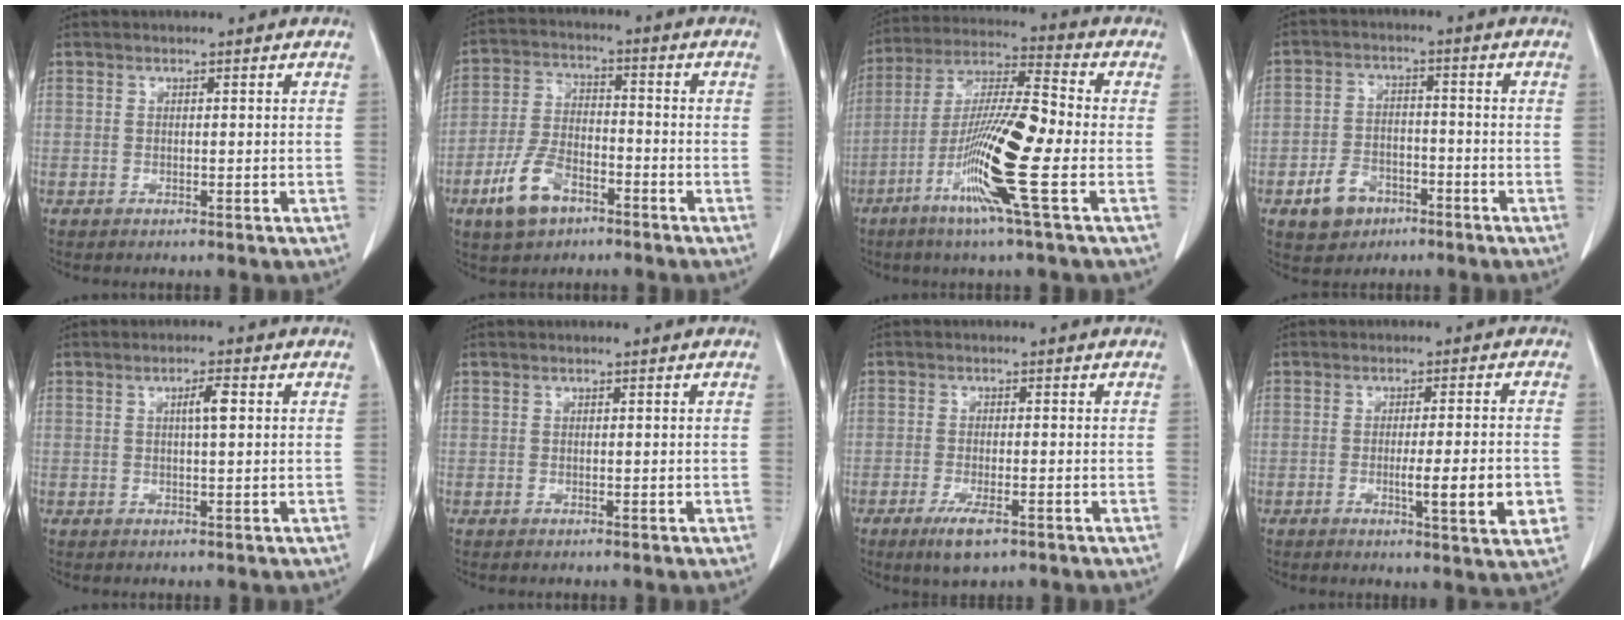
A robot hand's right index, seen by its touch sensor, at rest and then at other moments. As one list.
[{"total": 9.0, "force": [-5.1, 4.5, 5.9], "torque": [-0.134, 0.004, -0.093]}, {"total": 15.4, "force": [-5.0, -0.4, 14.5], "torque": [-0.283, -0.016, -0.103]}, {"total": 6.5, "force": [-3.6, 4.7, 2.8], "torque": [-0.057, 0.011, -0.052]}, {"total": 2.6, "force": [0.6, 0.2, 2.5], "torque": [-0.044, 0.003, 0.010]}, {"total": 0.0}, {"total": 4.7, "force": [-2.7, 1.1, 3.6], "torque": [-0.070, -0.009, -0.041]}, {"total": 8.6, "force": [-2.1, 0.5, 8.3], "torque": [-0.107, -0.012, -0.028]}]